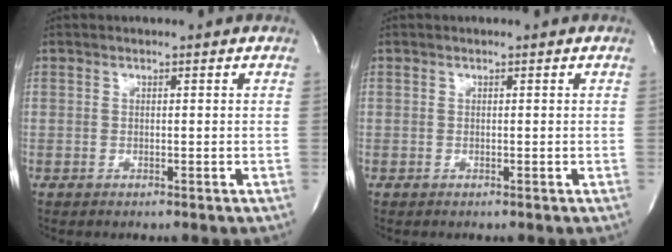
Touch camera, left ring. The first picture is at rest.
{"total": 0.0}